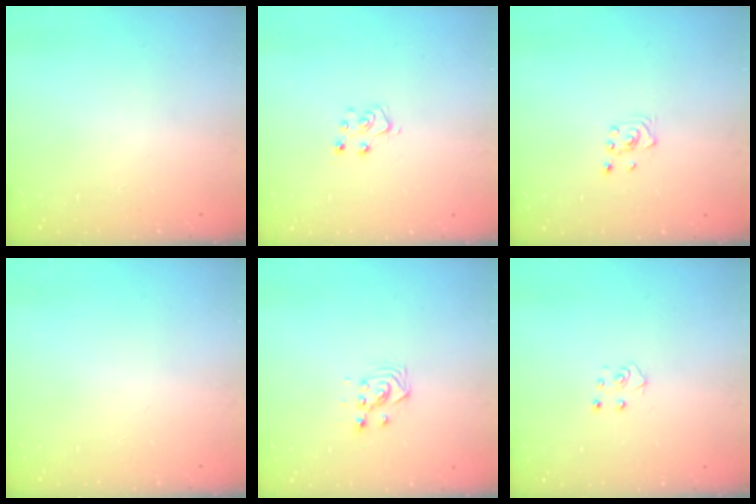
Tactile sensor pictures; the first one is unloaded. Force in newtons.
{"total": 5.7, "press": 5.7, "slide": 0.5}
{"total": 2.8, "press": 2.6, "slide": 1.0}
{"total": 0.0}
{"total": 3.7, "press": 3.7, "slide": 0.2}
{"total": 4.7, "press": 4.7, "slide": 0.4}